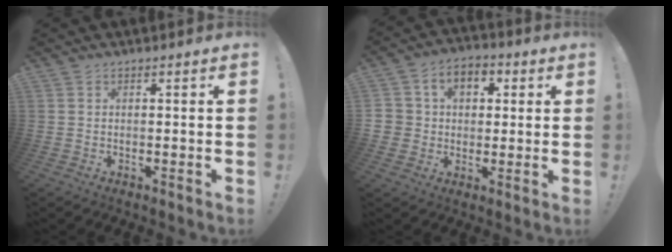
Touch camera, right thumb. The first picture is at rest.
{"total": 7.8, "force": [1.1, 7.1, 3.1], "torque": [-0.043, 0.001, 0.027]}